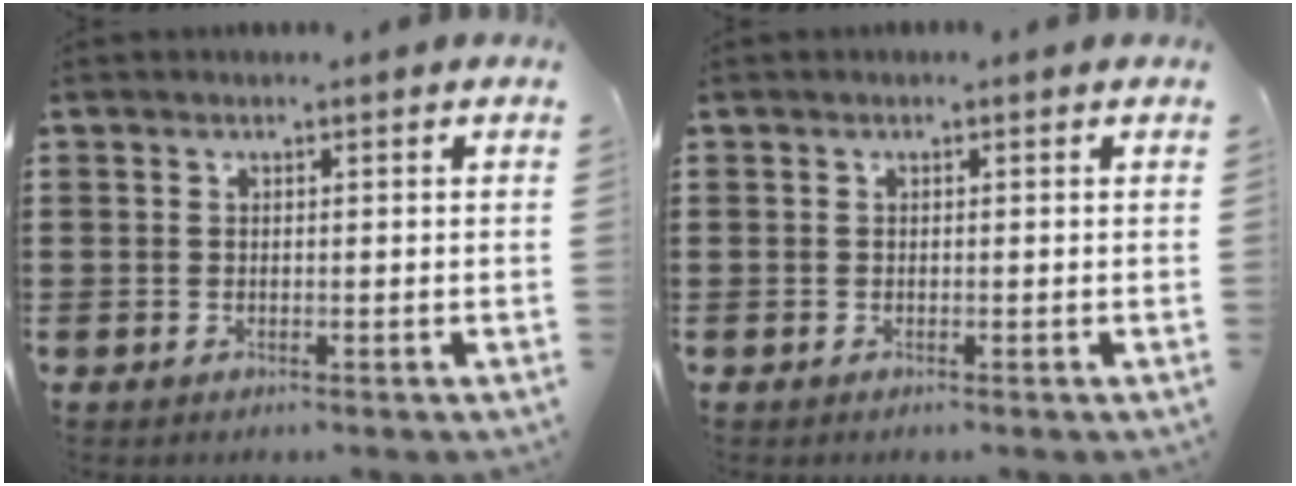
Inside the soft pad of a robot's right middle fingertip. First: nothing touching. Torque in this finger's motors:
{"motor_torque": [0.74, -0.49, 0.23, 0.06]}